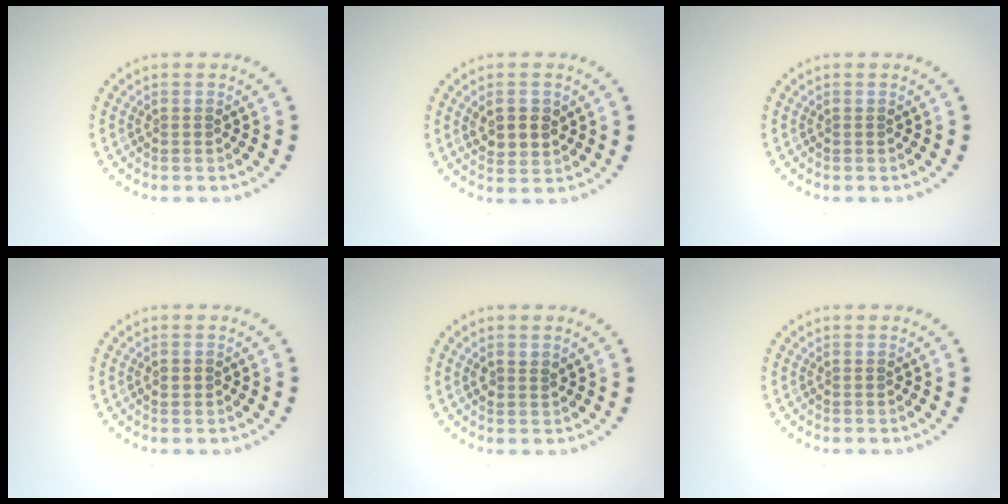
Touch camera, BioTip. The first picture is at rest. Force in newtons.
{"total": 3.0, "press": 2.9, "slide": 0.6}
{"total": 0.0}
{"total": 1.0, "press": 1.0, "slide": 0.1}
{"total": 1.2, "press": 1.1, "slide": 0.6}
{"total": 0.0}